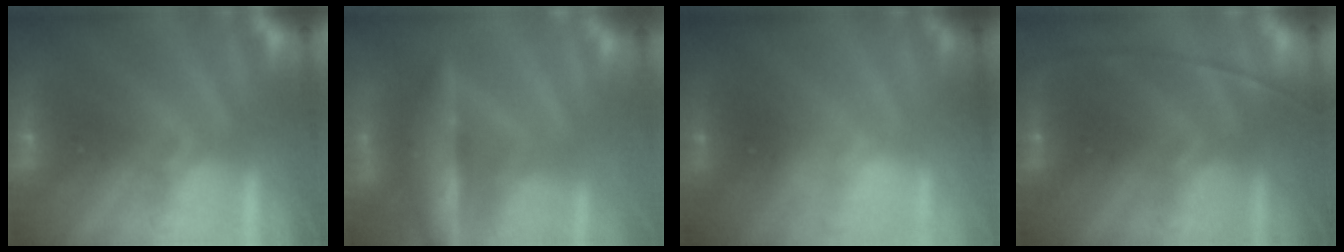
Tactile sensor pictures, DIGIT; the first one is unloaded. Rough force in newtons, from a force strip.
{"total": 5.8}
{"total": 2.4}
{"total": 1.5}